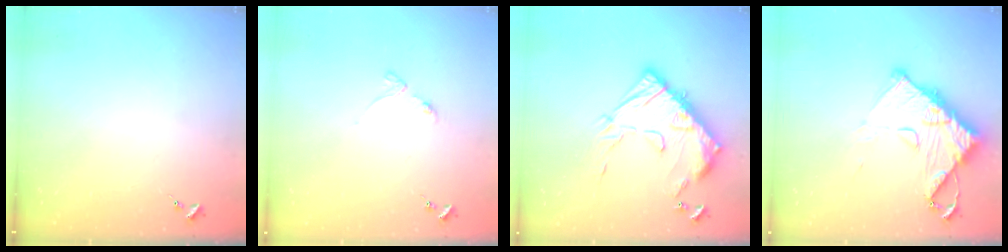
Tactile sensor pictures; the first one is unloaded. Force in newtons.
{"total": 3.5, "press": 3.5, "slide": 0.4}
{"total": 20.3, "press": 20.3, "slide": 1.1}
{"total": 14.0, "press": 13.9, "slide": 1.3}